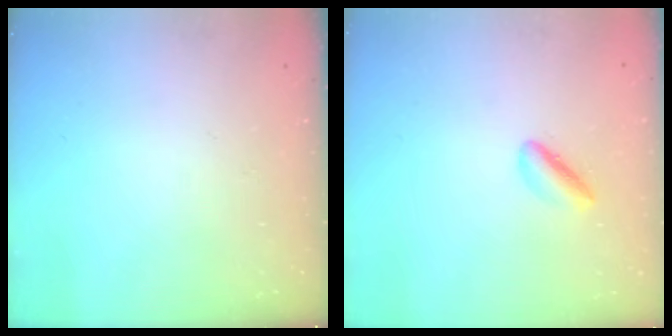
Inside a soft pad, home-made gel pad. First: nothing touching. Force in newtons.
{"total": 2.6, "press": 2.6, "slide": 0.4}